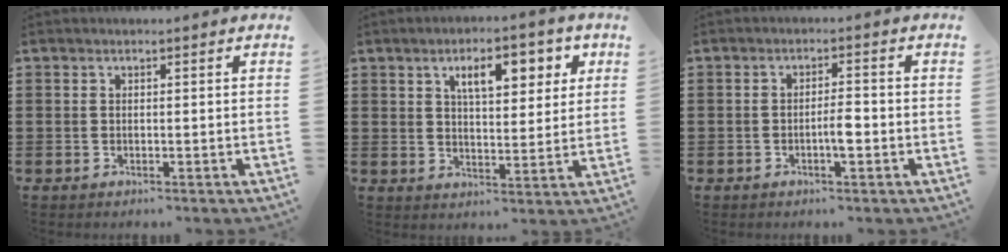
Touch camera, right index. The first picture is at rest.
{"total": 8.0, "force": [3.8, 3.2, 6.3], "torque": [-0.094, -0.003, 0.056]}
{"total": 3.1, "force": [-1.0, 0.7, 2.9], "torque": [-0.059, 0.001, -0.020]}